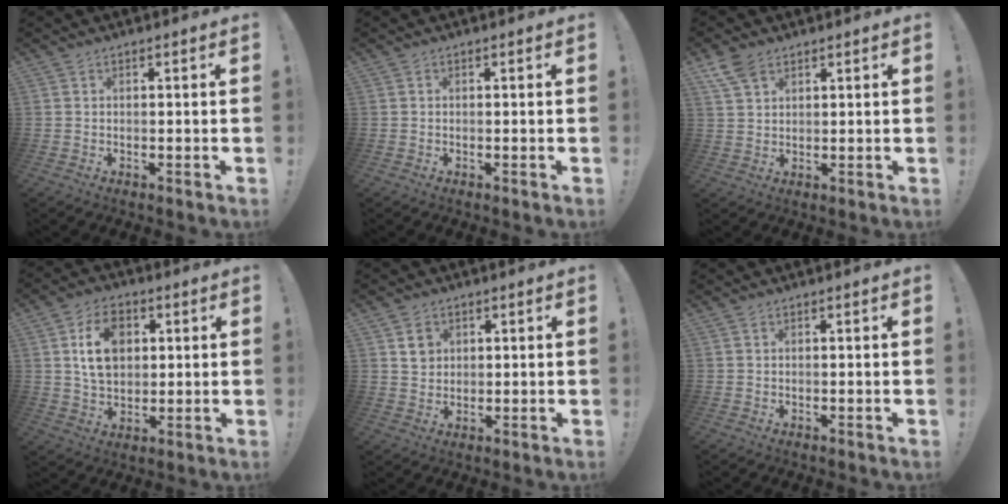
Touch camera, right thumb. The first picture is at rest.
{"total": 0.0}
{"total": 6.1, "force": [3.9, 3.4, 3.2], "torque": [-0.061, -0.011, 0.076]}
{"total": 12.1, "force": [3.5, 8.9, 7.4], "torque": [-0.115, 0.005, 0.065]}
{"total": 4.6, "force": [2.2, 3.9, 1.0], "torque": [-0.004, -0.006, 0.038]}
{"total": 0.0}